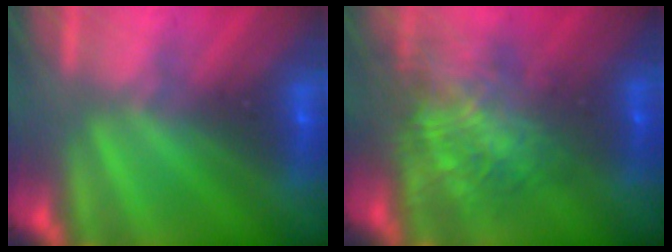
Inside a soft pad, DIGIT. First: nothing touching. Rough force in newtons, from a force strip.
{"total": 7.8}